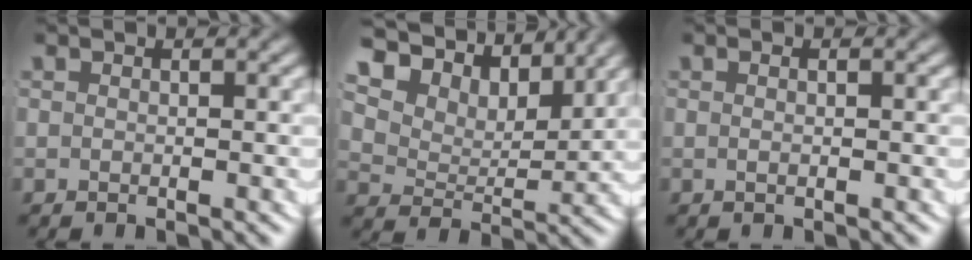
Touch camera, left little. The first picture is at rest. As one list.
[{"total": 11.6, "force": [7.1, 6.8, 6.2], "torque": [-0.117, 0.029, 0.100]}, {"total": 0.6, "force": [-0.2, -0.2, 0.5], "torque": [-0.010, -0.003, -0.002]}]